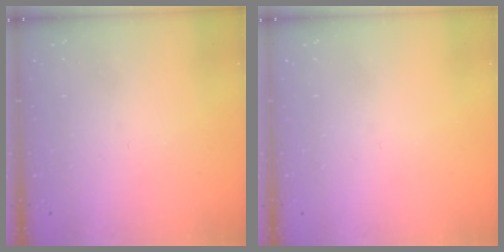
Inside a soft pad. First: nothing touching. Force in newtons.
{"total": 0.0}